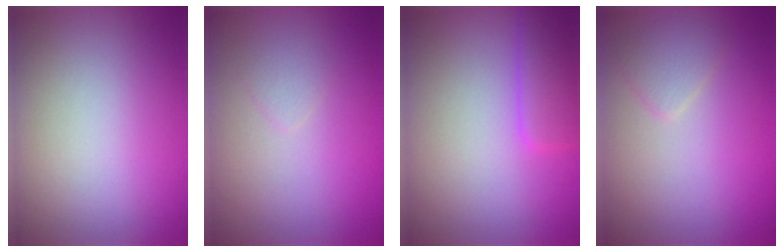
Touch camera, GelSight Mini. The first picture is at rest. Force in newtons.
{"total": 0.9, "press": 0.9, "slide": 0.0}
{"total": 2.9, "press": 2.9, "slide": 0.1}
{"total": 1.6, "press": 1.6, "slide": 0.1}